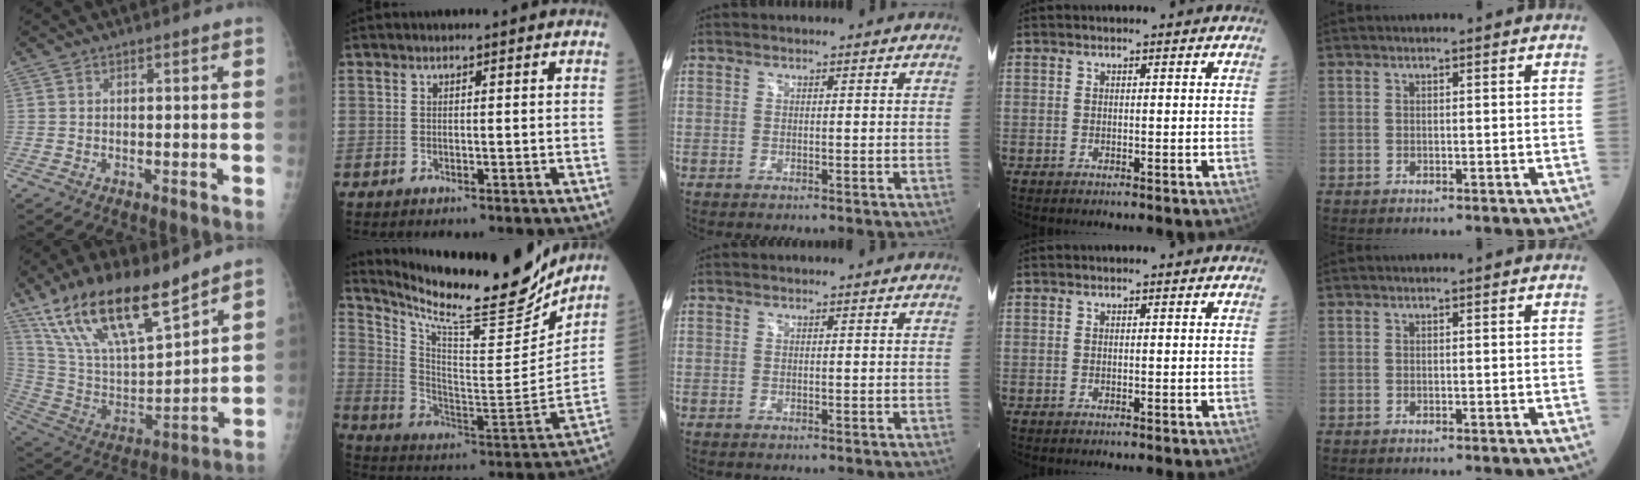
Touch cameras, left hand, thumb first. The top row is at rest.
{"thumb": {"total": 22.1, "force": [15.4, 7.1, 14.2], "torque": [-0.238, -0.058, 0.291]}, "index": {"total": 22.6, "force": [20.2, 2.1, 10.0], "torque": [-0.181, -0.058, 0.309]}}